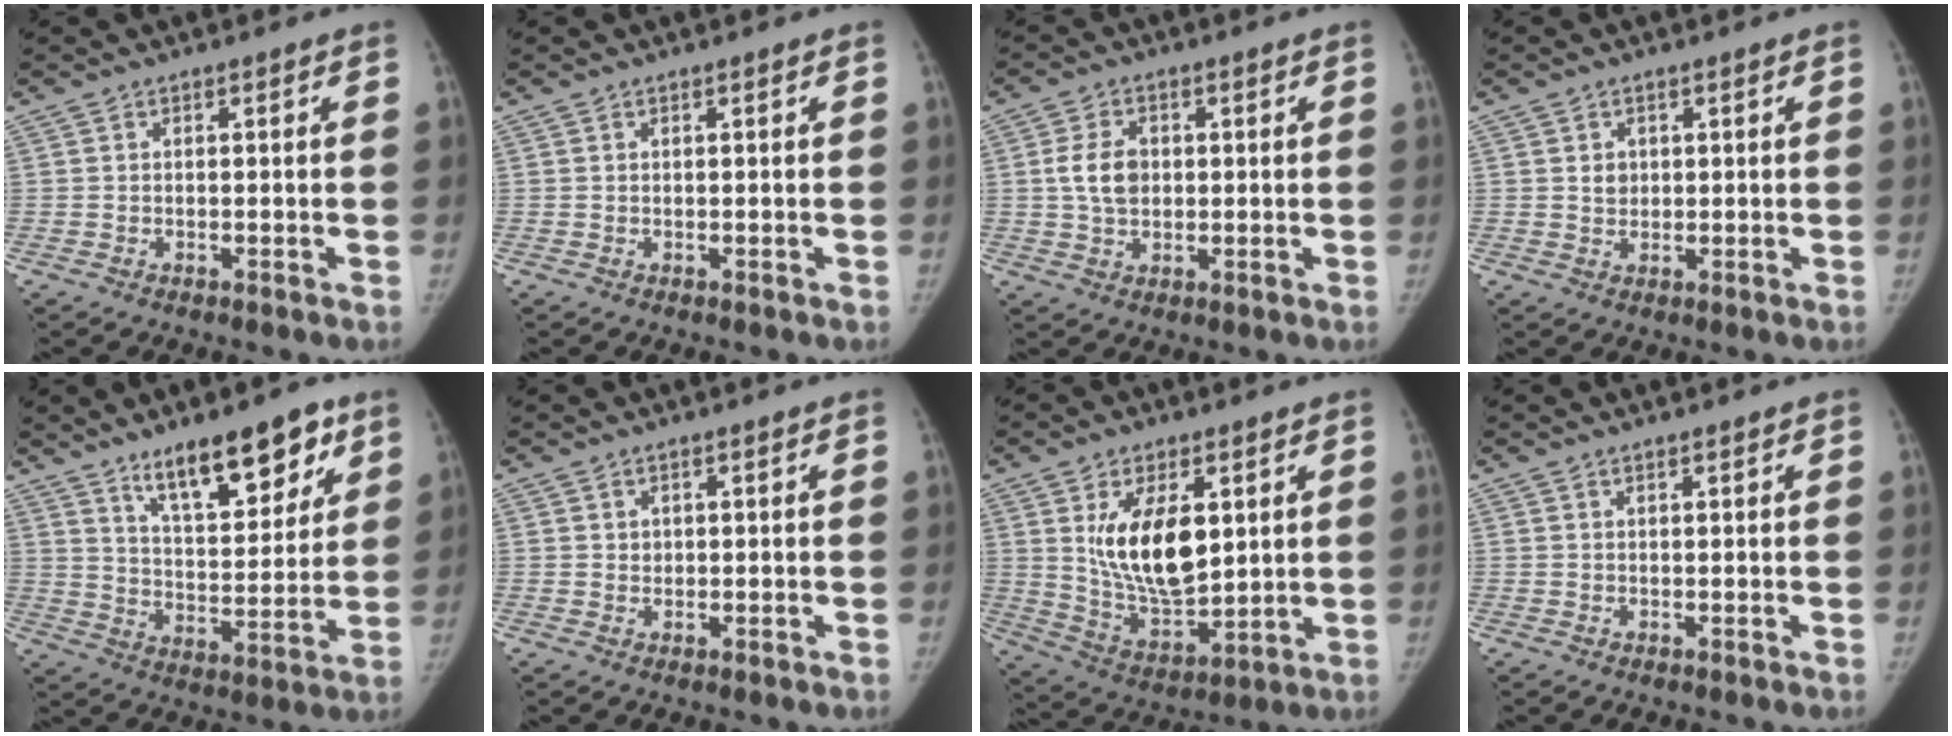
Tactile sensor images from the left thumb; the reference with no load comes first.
{"total": 0.0}
{"total": 6.1, "force": [0.7, 4.3, 4.3], "torque": [-0.072, 0.002, 0.013]}
{"total": 2.1, "force": [0.6, 1.8, 1.0], "torque": [-0.008, -0.005, 0.014]}
{"total": 16.0, "force": [10.2, 5.9, 10.9], "torque": [-0.125, -0.054, 0.170]}
{"total": 0.9, "force": [0.5, 0.7, 0.2], "torque": [0.006, -0.003, 0.008]}
{"total": 14.8, "force": [3.9, 7.5, 12.1], "torque": [-0.188, -0.030, 0.086]}
{"total": 0.7, "force": [0.6, 0.1, 0.4], "torque": [-0.006, -0.003, 0.011]}